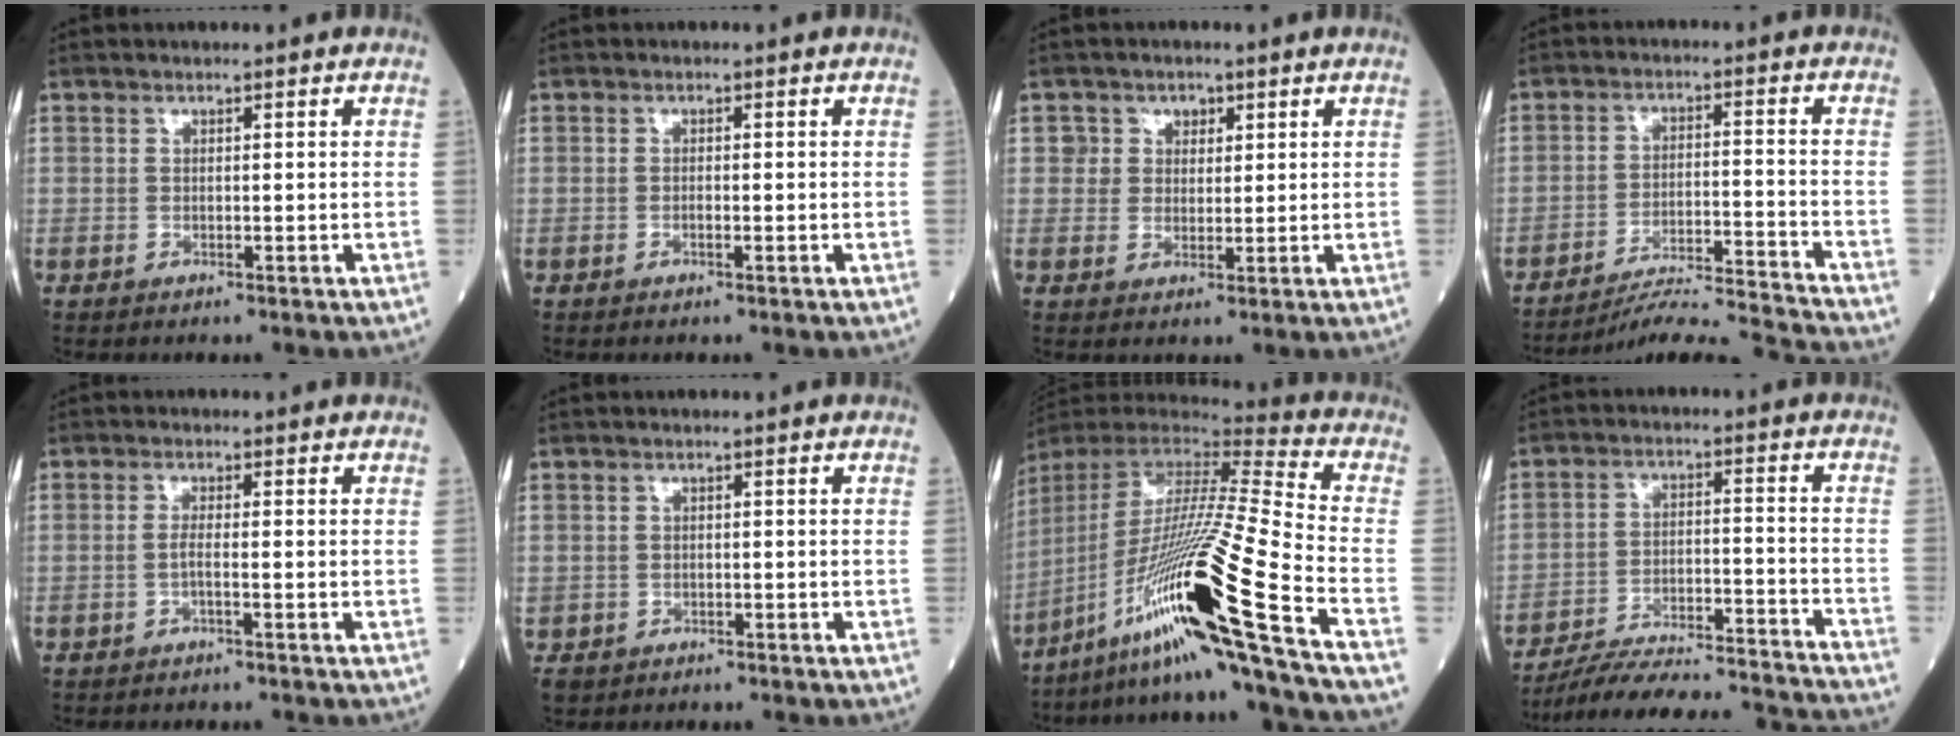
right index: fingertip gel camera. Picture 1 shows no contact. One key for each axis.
{"total": 0.8, "fx": -0.3, "fy": 0.1, "fz": 0.7, "tx": -0.013, "ty": 0.000, "tz": -0.005}
{"total": 3.3, "fx": 1.3, "fy": 3.0, "fz": 0.3, "tx": 0.009, "ty": 0.002, "tz": 0.016}
{"total": 13.9, "fx": -13.4, "fy": -3.0, "fz": 2.2, "tx": -0.017, "ty": -0.010, "tz": -0.204}
{"total": 1.6, "fx": -0.7, "fy": -0.2, "fz": 1.4, "tx": -0.026, "ty": 0.001, "tz": -0.016}
{"total": 2.7, "fx": -1.6, "fy": 2.1, "fz": 0.5, "tx": -0.011, "ty": -0.002, "tz": -0.023}
{"total": 27.5, "fx": -14.1, "fy": -1.5, "fz": 23.6, "tx": -0.434, "ty": -0.041, "tz": -0.258}
{"total": 21.9, "fx": -20.9, "fy": 0.5, "fz": 6.7, "tx": -0.090, "ty": -0.015, "tz": -0.297}